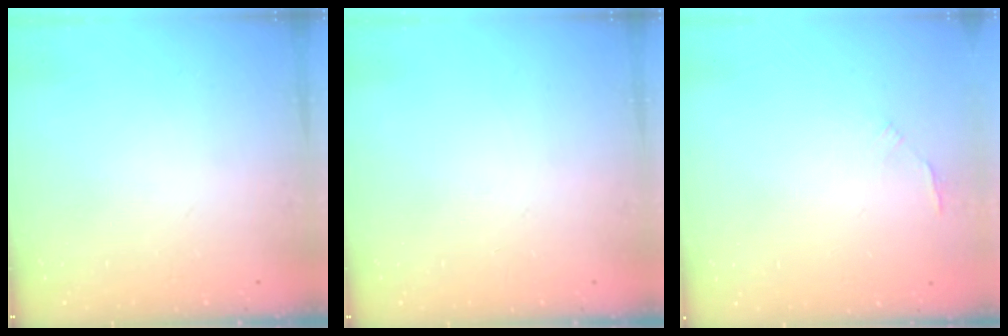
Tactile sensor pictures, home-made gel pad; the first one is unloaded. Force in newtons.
{"total": 0.0}
{"total": 1.4, "press": 1.3, "slide": 0.5}